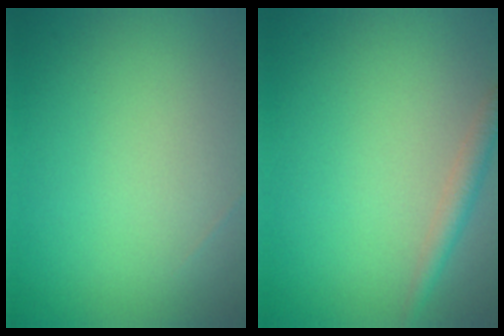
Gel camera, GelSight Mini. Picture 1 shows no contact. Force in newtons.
{"total": 1.8, "press": 1.8, "slide": 0.1}